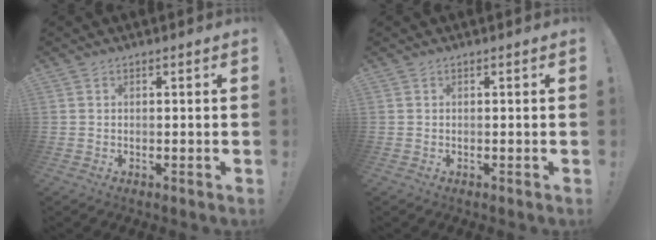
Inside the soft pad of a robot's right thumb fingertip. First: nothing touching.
{"total": 0.0}